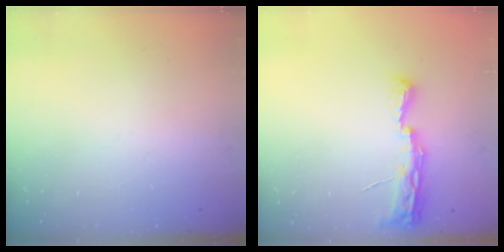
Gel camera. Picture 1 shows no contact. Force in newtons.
{"total": 8.2, "press": 8.2, "slide": 1.0}